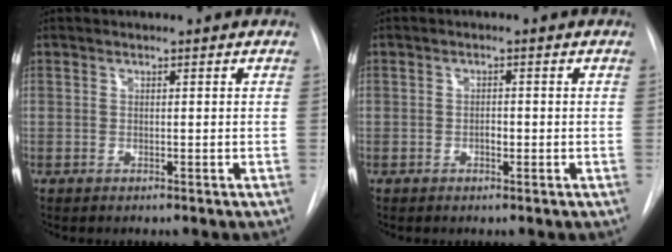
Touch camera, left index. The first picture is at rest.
{"total": 1.1, "force": [-0.4, 0.6, 0.9], "torque": [-0.015, 0.002, -0.007]}